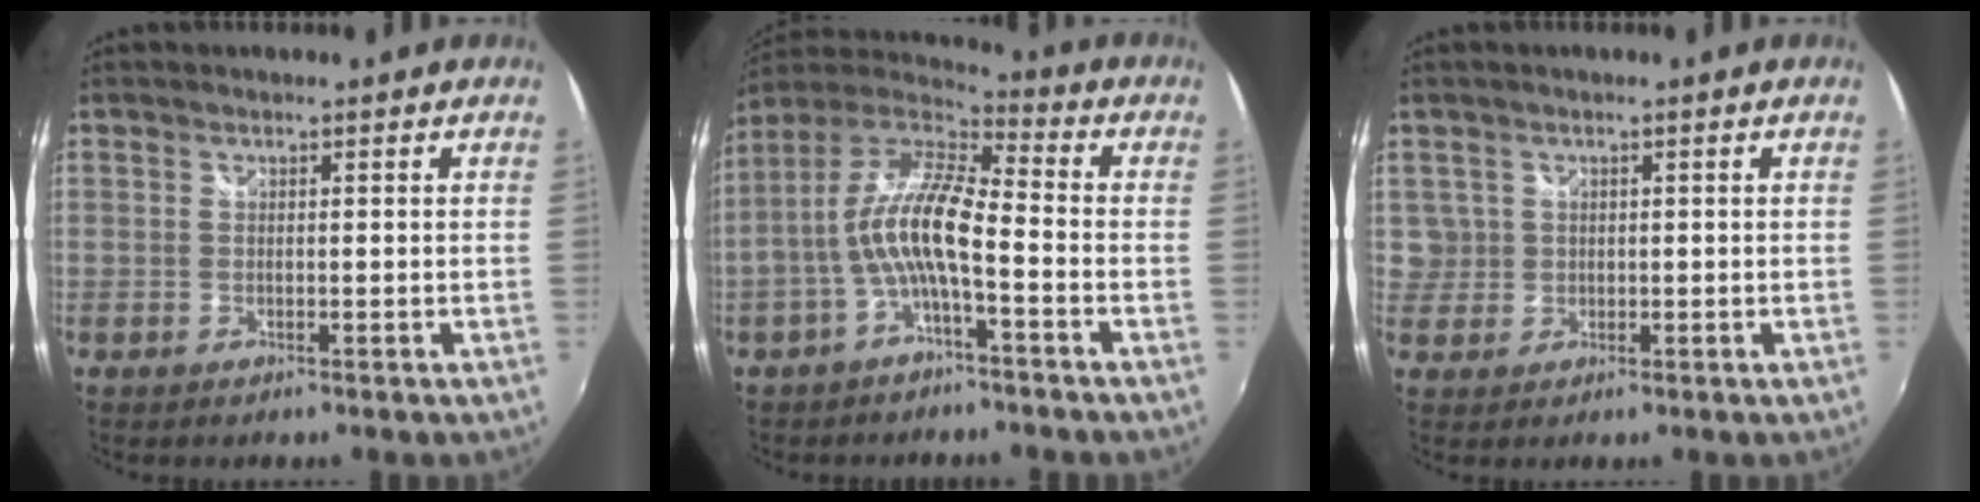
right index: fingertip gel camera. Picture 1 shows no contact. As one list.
[{"total": 11.9, "force": [-2.8, 3.0, 11.1], "torque": [-0.227, 0.014, -0.054]}, {"total": 3.3, "force": [0.7, 3.2, 0.1], "torque": [0.010, 0.011, 0.013]}]